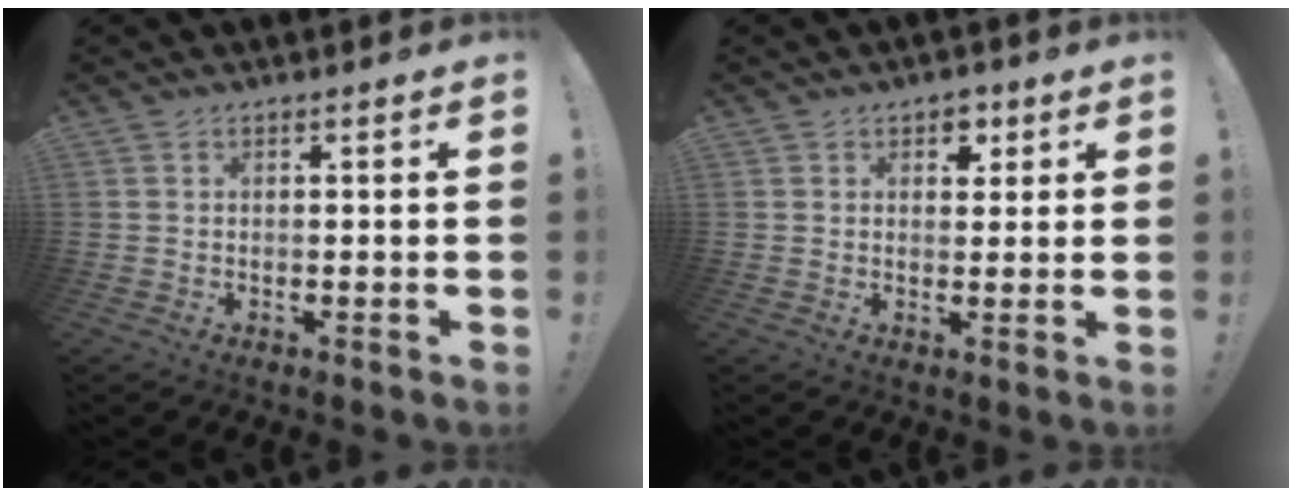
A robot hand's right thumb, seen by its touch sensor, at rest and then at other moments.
{"total": 4.7, "force": [2.3, 3.7, 1.8], "torque": [-0.004, -0.012, 0.036]}